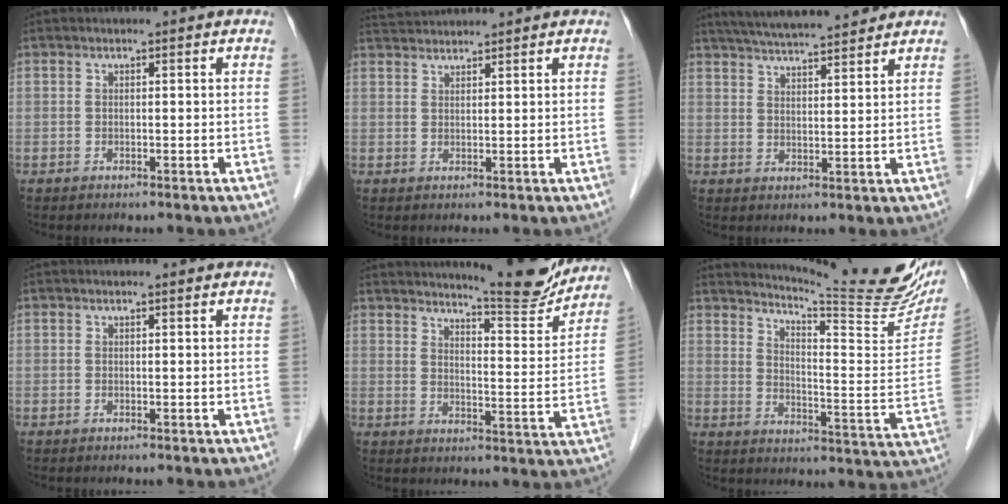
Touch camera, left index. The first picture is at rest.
{"total": 4.2, "force": [4.2, -0.3, 0.5], "torque": [-0.014, 0.031, 0.079]}
{"total": 12.6, "force": [11.4, 0.9, 5.3], "torque": [-0.092, 0.021, 0.173]}
{"total": 0.6, "force": [0.6, -0.1, 0.2], "torque": [-0.009, -0.001, 0.009]}
{"total": 12.6, "force": [12.0, 0.4, 3.9], "torque": [-0.053, -0.033, 0.155]}
{"total": 21.2, "force": [19.1, 0.2, 9.1], "torque": [-0.140, -0.089, 0.243]}